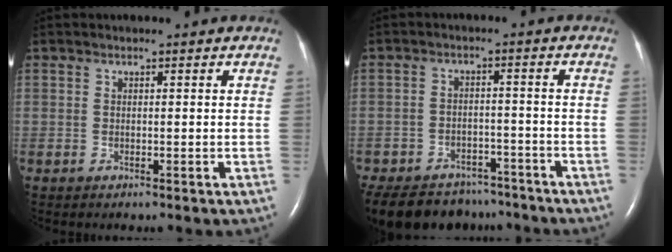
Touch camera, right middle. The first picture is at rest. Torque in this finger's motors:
{"motor_torque": [1.06, -1.08, 0.14, 0.05]}